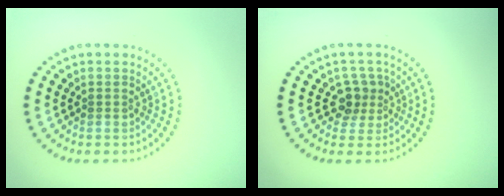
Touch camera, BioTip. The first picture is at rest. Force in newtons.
{"total": 2.4, "press": 1.8, "slide": 1.5}